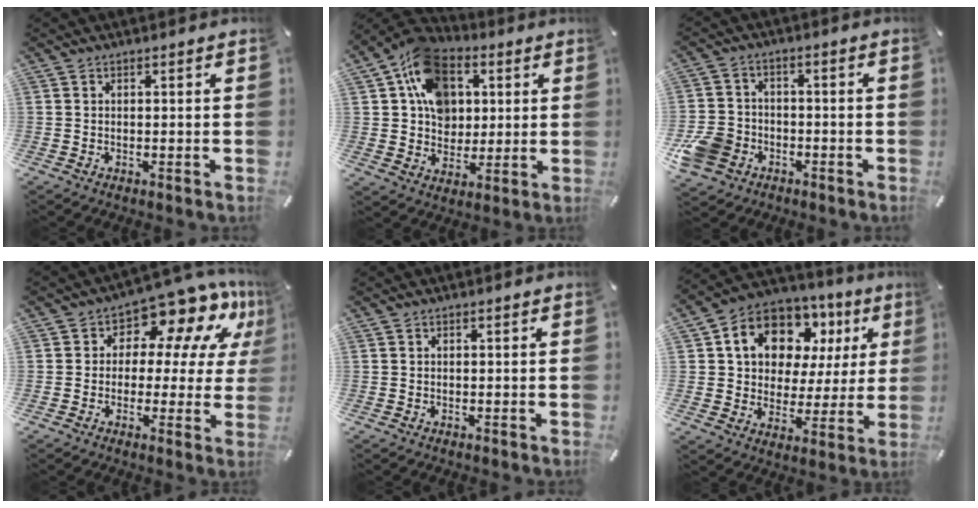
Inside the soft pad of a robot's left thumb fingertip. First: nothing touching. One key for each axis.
{"total": 14.0, "fx": 4.5, "fy": 11.5, "fz": 6.5, "tx": -0.119, "ty": -0.018, "tz": 0.086}
{"total": 9.4, "fx": -3.9, "fy": 7.7, "fz": 3.6, "tx": -0.084, "ty": 0.029, "tz": -0.074}
{"total": 11.0, "fx": 6.8, "fy": 6.2, "fz": 6.0, "tx": -0.098, "ty": -0.056, "tz": 0.119}
{"total": 0.0}
{"total": 13.8, "fx": 6.1, "fy": 10.6, "fz": 6.3, "tx": -0.116, "ty": -0.025, "tz": 0.116}